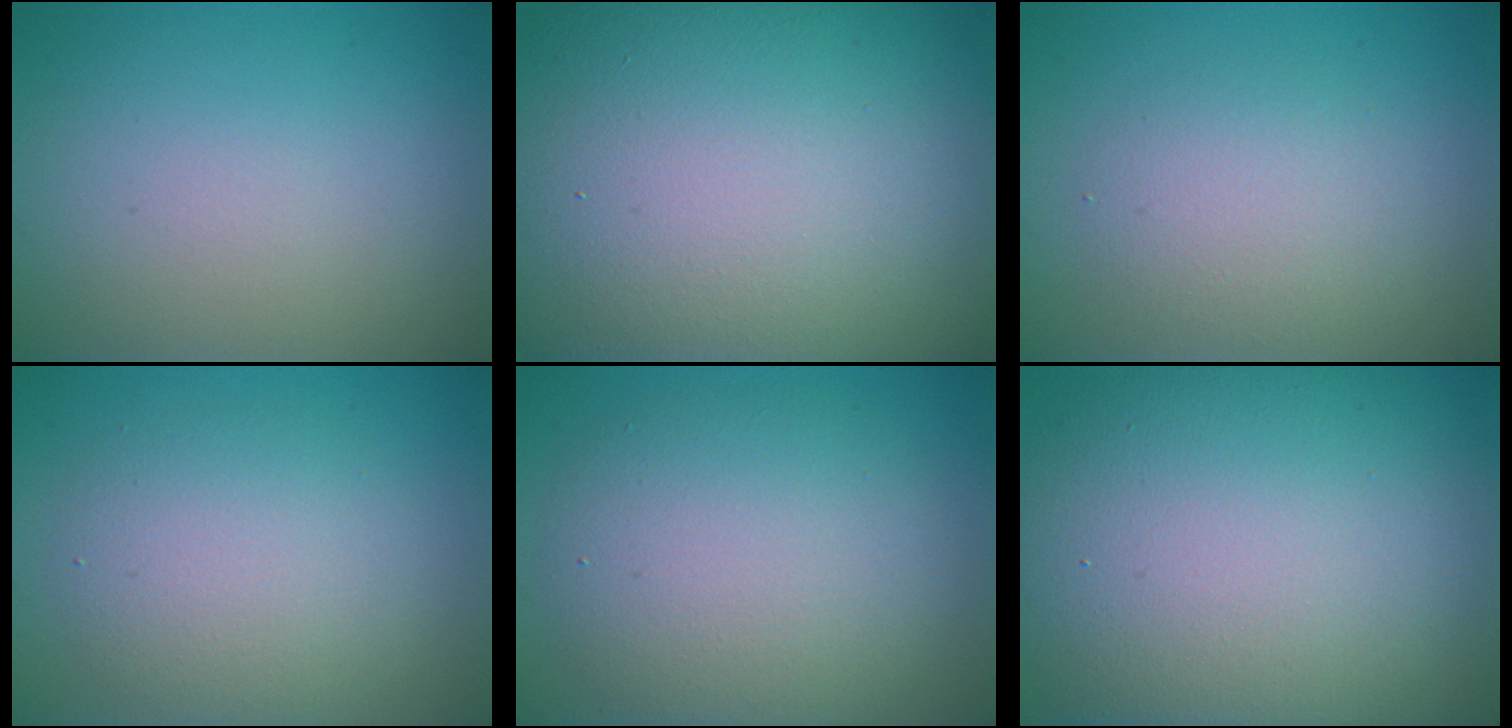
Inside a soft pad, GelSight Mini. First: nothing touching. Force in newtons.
{"total": 23.0, "press": 23.0, "slide": 1.7}
{"total": 3.0, "press": 3.0, "slide": 0.2}
{"total": 4.5, "press": 4.5, "slide": 0.3}
{"total": 7.0, "press": 7.0, "slide": 0.5}
{"total": 13.3, "press": 13.2, "slide": 0.8}